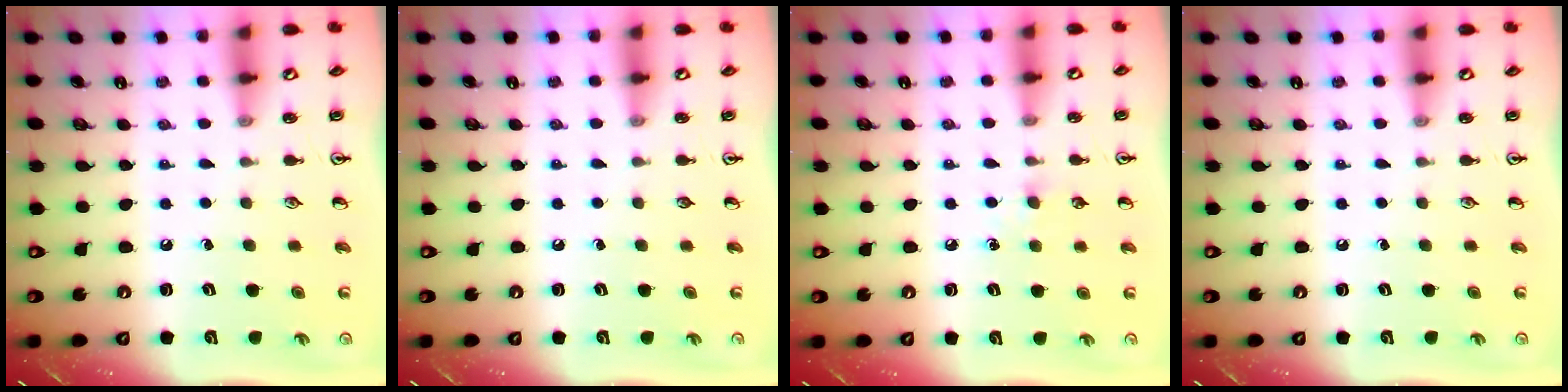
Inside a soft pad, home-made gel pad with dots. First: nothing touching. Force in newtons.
{"total": 0.0}
{"total": 5.3, "press": 5.3, "slide": 0.8}
{"total": 0.0}